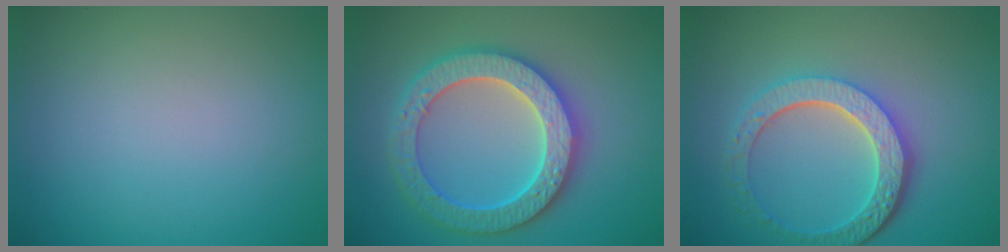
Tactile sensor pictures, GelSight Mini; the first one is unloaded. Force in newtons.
{"total": 6.3, "press": 6.2, "slide": 1.2}
{"total": 6.0, "press": 4.4, "slide": 4.0}